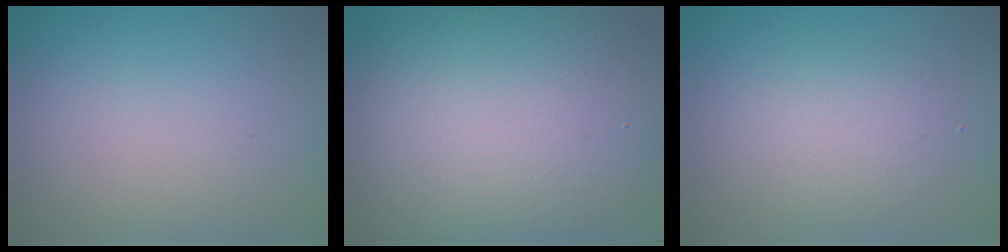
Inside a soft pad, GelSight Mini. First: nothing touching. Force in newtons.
{"total": 12.9, "press": 12.9, "slide": 1.1}
{"total": 2.3, "press": 2.3, "slide": 0.1}